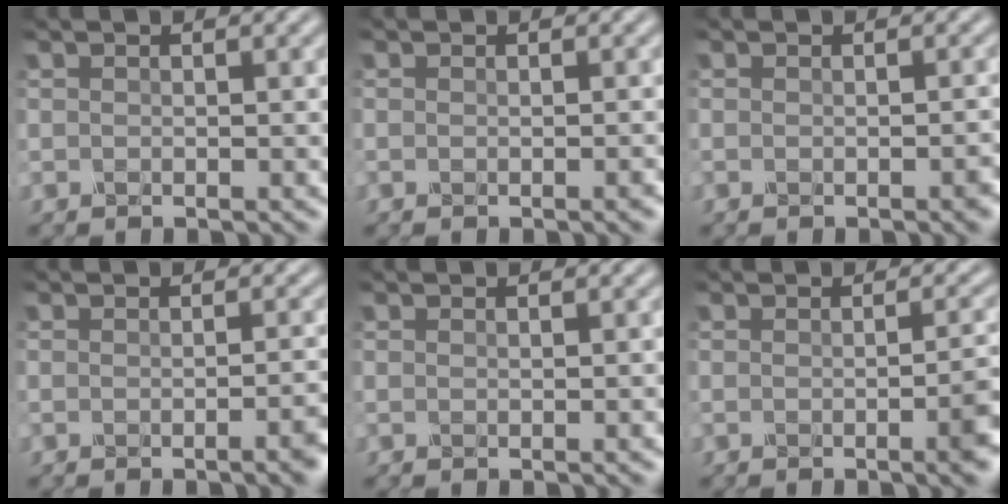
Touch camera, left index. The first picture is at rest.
{"total": 1.2, "force": [-0.4, 0.6, 1.0], "torque": [0.000, 0.003, -0.008]}
{"total": 1.9, "force": [-0.8, 0.7, 1.6], "torque": [-0.010, 0.003, -0.008]}
{"total": 3.4, "force": [-1.5, 1.2, 2.8], "torque": [-0.014, 0.007, -0.023]}
{"total": 1.0, "force": [-0.2, 0.4, 0.8], "torque": [-0.003, -0.002, -0.003]}
{"total": 5.0, "force": [-1.4, 1.9, 4.5], "torque": [-0.035, -0.004, -0.016]}